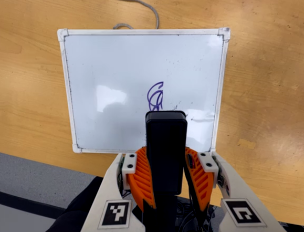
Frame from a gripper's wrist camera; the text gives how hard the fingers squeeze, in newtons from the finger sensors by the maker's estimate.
{"total": 9.4, "left": 7.6, "right": 11.2}